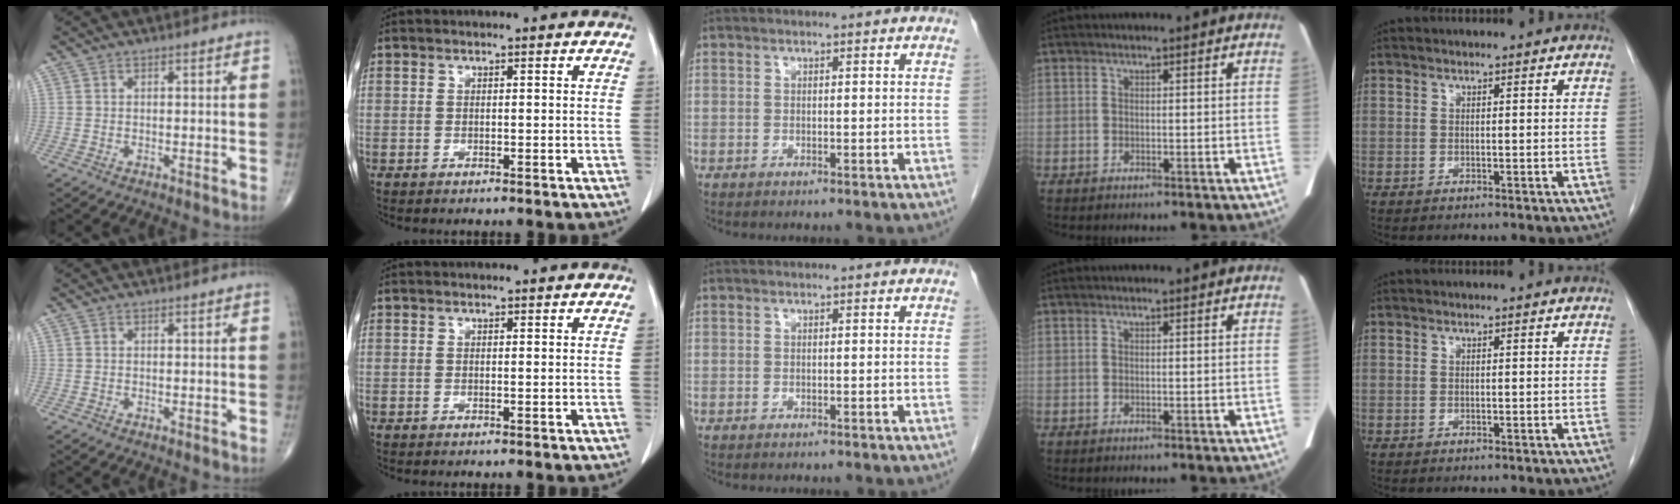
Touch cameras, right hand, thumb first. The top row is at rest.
{}